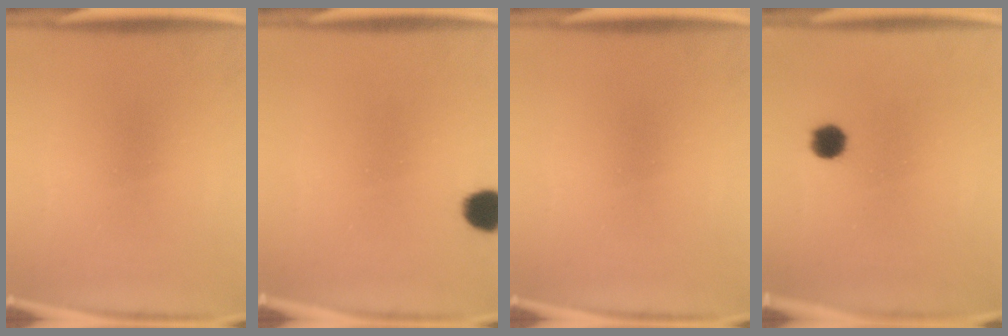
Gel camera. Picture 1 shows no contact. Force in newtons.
{"total": 5.5}
{"total": 0.0}
{"total": 4.1}